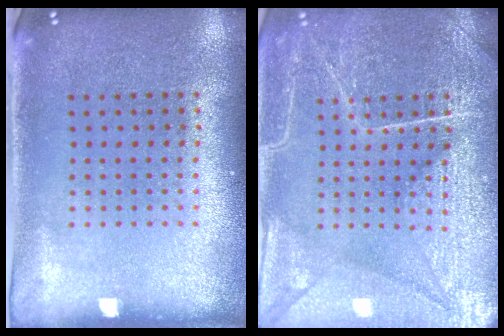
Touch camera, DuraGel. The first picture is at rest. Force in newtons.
{"total": 6.7, "press": 6.6, "slide": 0.8}